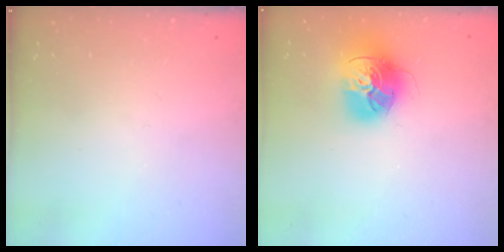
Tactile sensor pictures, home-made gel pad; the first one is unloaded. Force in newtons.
{"total": 17.1, "press": 17.0, "slide": 1.9}